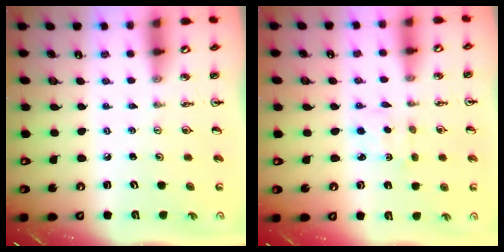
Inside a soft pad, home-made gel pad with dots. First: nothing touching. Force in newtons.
{"total": 2.5, "press": 2.4, "slide": 0.6}